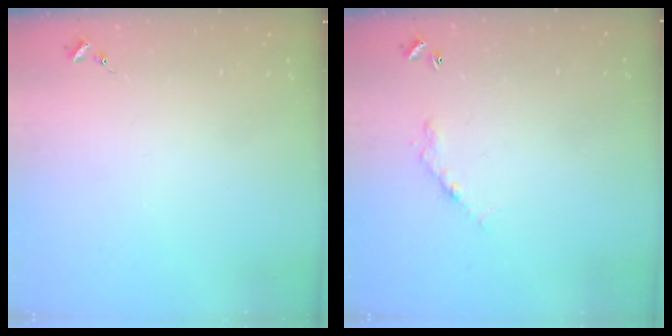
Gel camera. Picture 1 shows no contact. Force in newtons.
{"total": 5.1, "press": 5.1, "slide": 0.4}